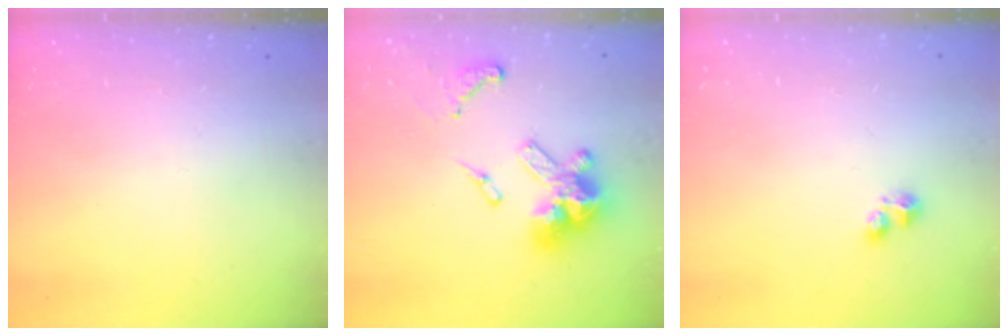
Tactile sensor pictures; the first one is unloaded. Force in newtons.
{"total": 15.5, "press": 15.4, "slide": 1.2}
{"total": 3.3, "press": 3.3, "slide": 0.3}